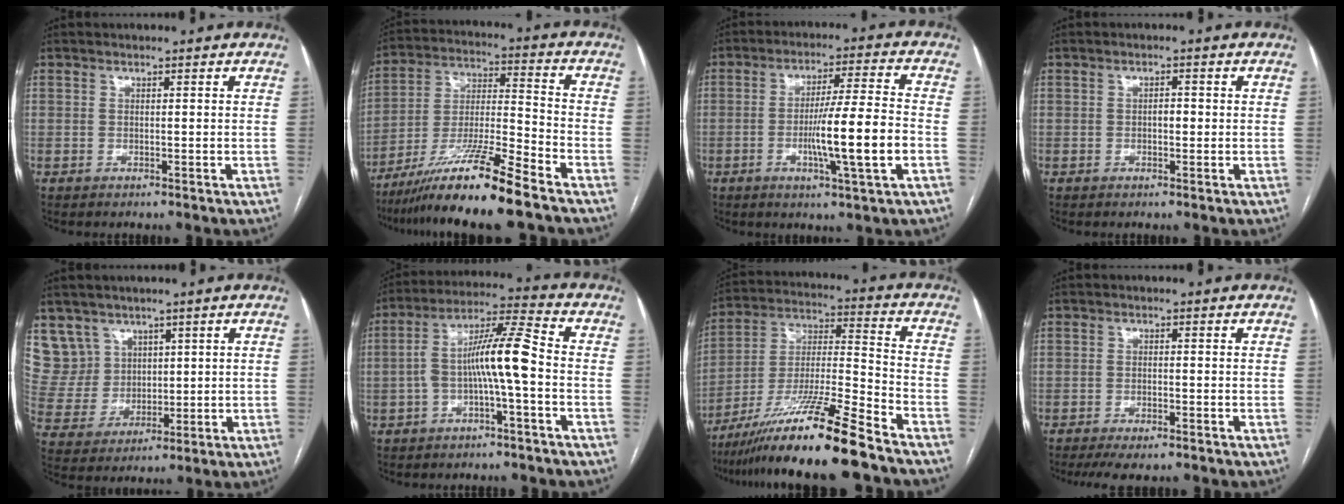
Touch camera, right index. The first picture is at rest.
{"total": 15.1, "force": [-11.3, -0.9, 10.0], "torque": [-0.186, -0.020, -0.203]}
{"total": 11.6, "force": [-2.8, -0.3, 11.2], "torque": [-0.190, -0.005, -0.051]}
{"total": 1.5, "force": [-0.2, 0.7, 1.3], "torque": [-0.018, 0.004, -0.003]}
{"total": 8.5, "force": [5.2, 6.7, 0.1], "torque": [-0.009, 0.020, 0.120]}
{"total": 9.8, "force": [-1.8, 0.7, 9.6], "torque": [-0.176, 0.033, -0.036]}
{"total": 18.7, "force": [-14.1, -0.9, 12.2], "torque": [-0.248, -0.025, -0.257]}
{"total": 5.8, "force": [-4.7, 1.1, 3.3], "torque": [-0.049, -0.007, -0.073]}